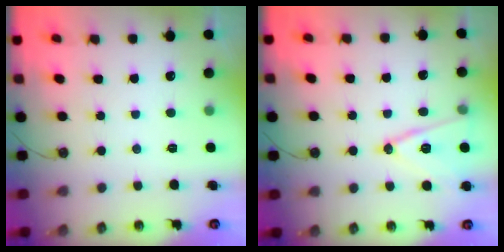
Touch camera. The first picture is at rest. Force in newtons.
{"total": 13.1, "press": 12.7, "slide": 3.2}